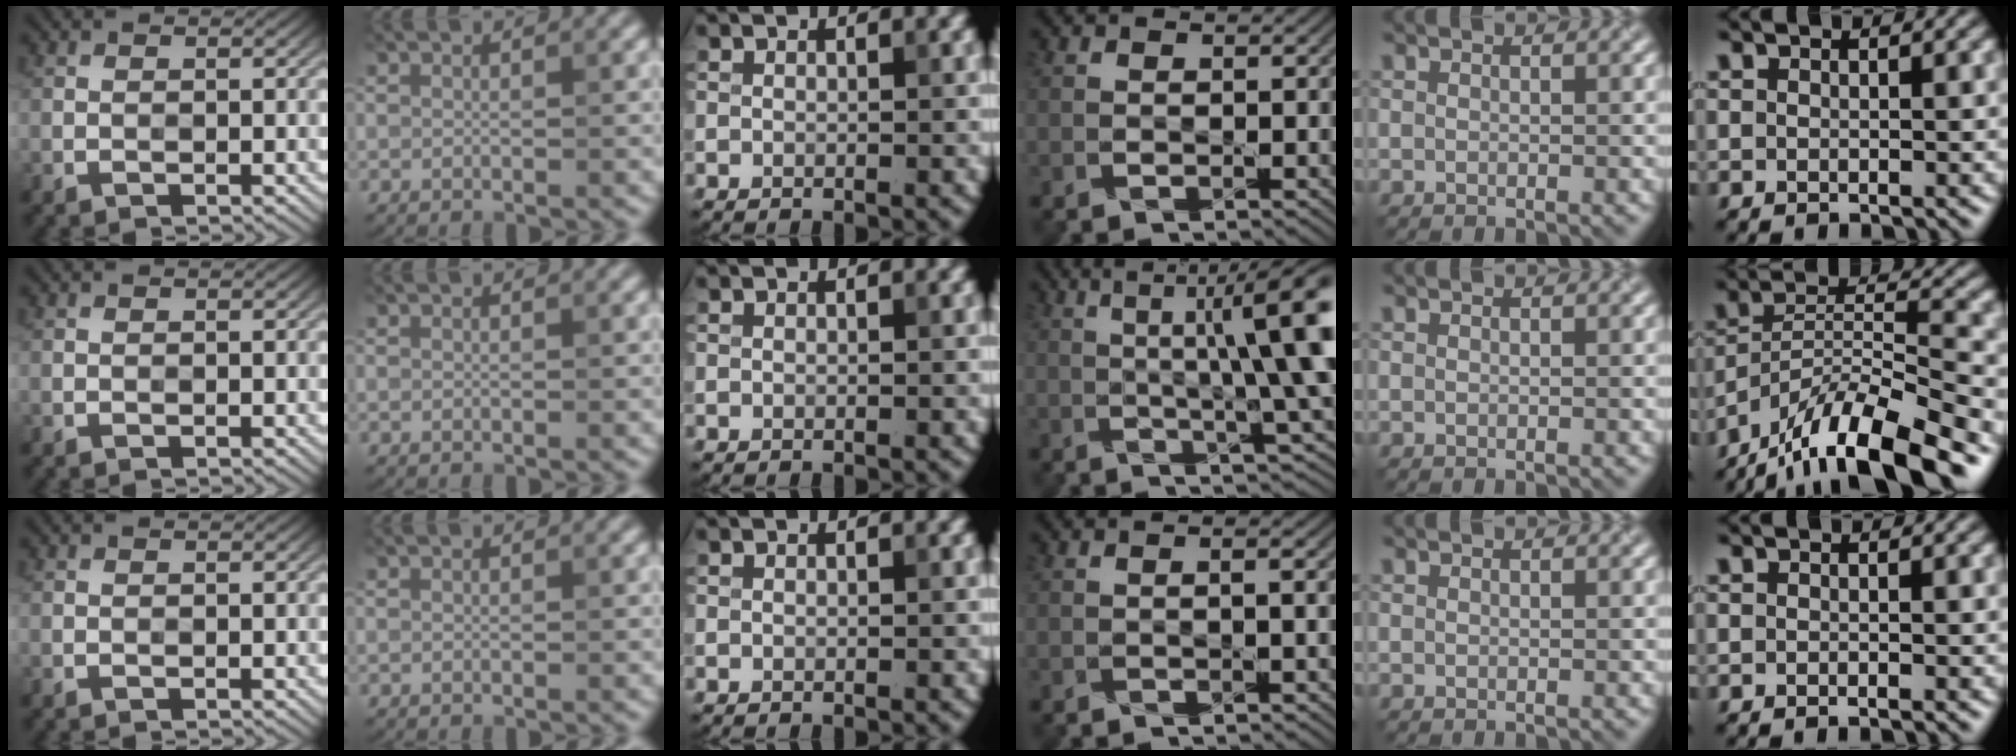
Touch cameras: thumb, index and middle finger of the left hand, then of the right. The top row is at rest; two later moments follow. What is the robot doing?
{"motion": "pour", "object": "cup"}